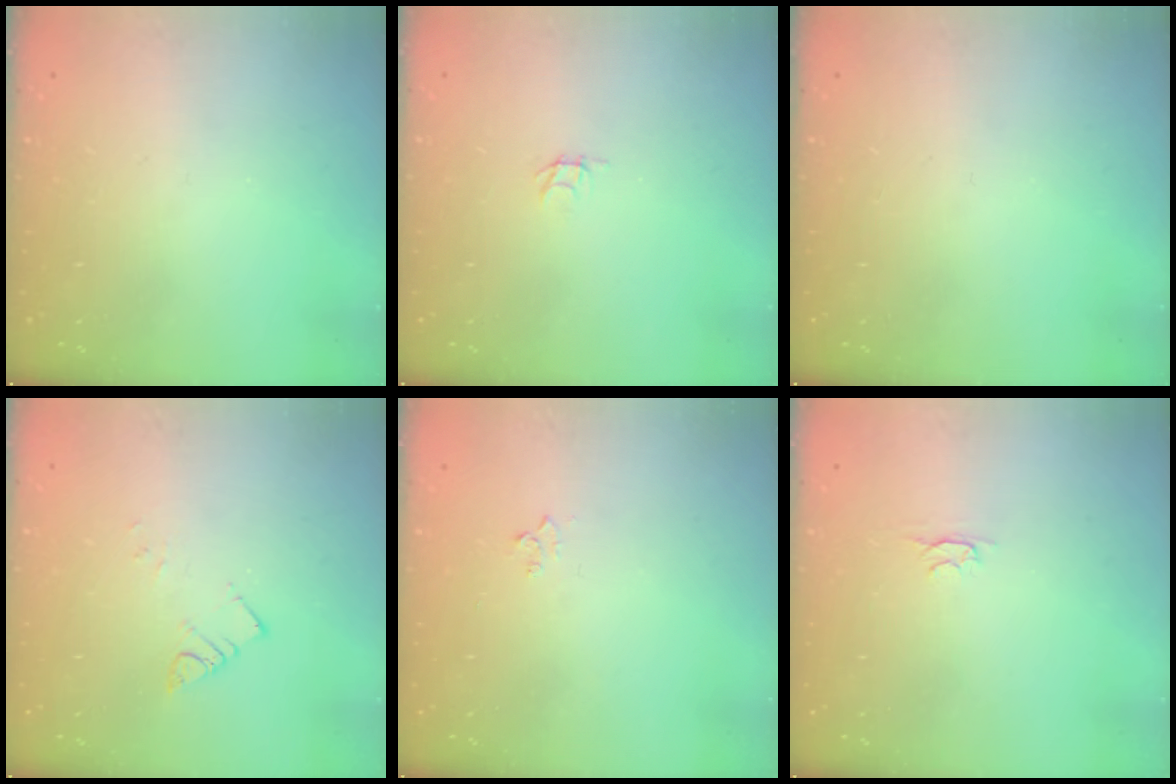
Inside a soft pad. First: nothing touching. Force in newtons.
{"total": 1.8, "press": 1.8, "slide": 0.1}
{"total": 0.0}
{"total": 4.4, "press": 4.4, "slide": 0.1}
{"total": 2.9, "press": 2.8, "slide": 0.4}
{"total": 2.4, "press": 2.3, "slide": 0.5}